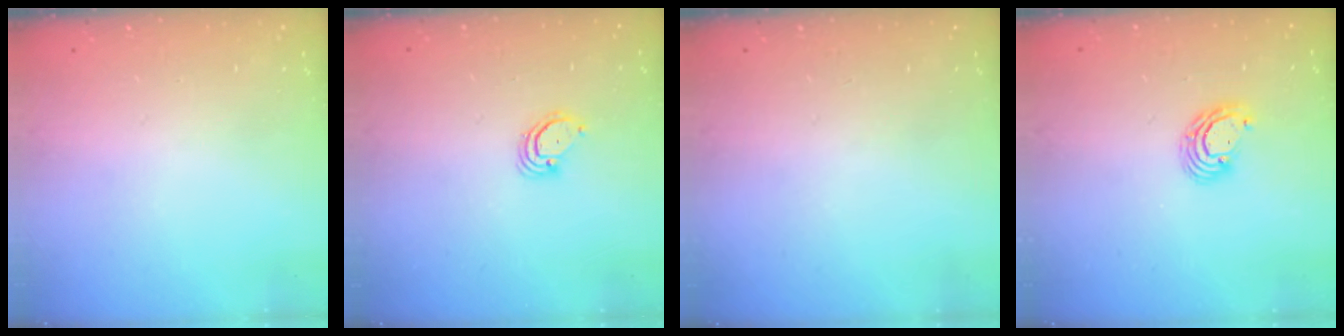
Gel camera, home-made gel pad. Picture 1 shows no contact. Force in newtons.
{"total": 3.0, "press": 3.0, "slide": 0.2}
{"total": 0.0}
{"total": 5.6, "press": 5.6, "slide": 0.3}